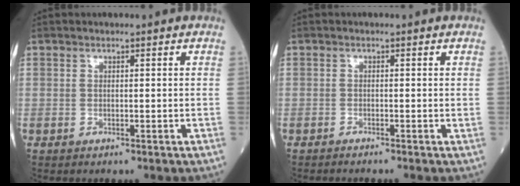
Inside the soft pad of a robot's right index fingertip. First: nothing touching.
{"total": 2.0, "force": [-1.7, -0.3, 0.8], "torque": [-0.008, 0.003, -0.023]}